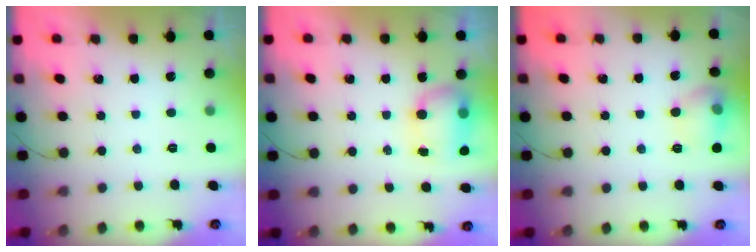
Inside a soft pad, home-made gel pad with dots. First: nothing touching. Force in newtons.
{"total": 7.1, "press": 7.0, "slide": 1.2}
{"total": 8.8, "press": 8.8, "slide": 0.7}